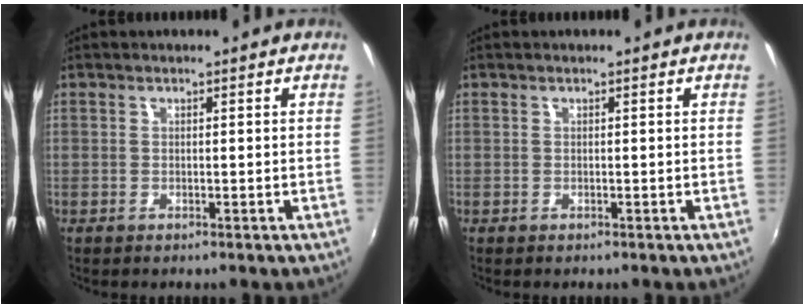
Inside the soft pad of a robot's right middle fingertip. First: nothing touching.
{"total": 0.0}